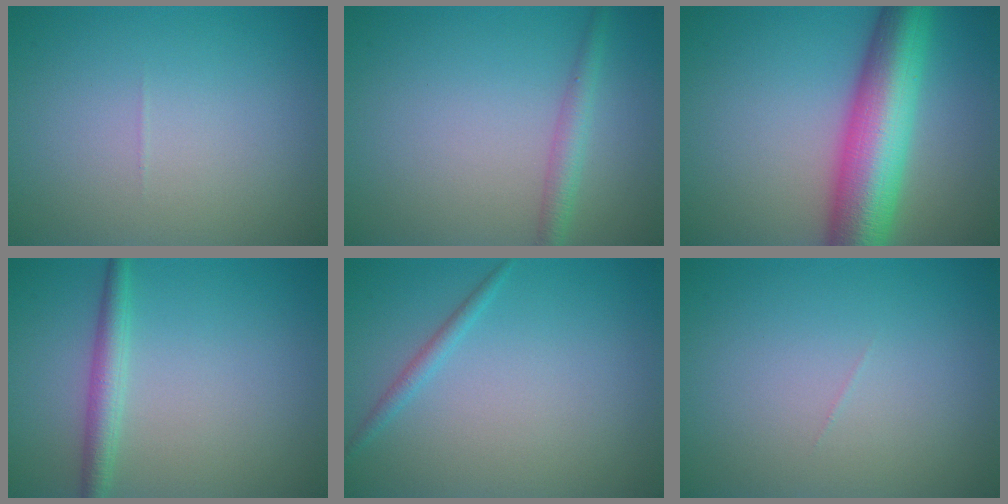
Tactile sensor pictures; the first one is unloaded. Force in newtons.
{"total": 2.0, "press": 2.0, "slide": 0.1}
{"total": 10.5, "press": 10.5, "slide": 0.1}
{"total": 2.4, "press": 2.4, "slide": 0.0}
{"total": 1.1, "press": 1.1, "slide": 0.0}
{"total": 0.0}